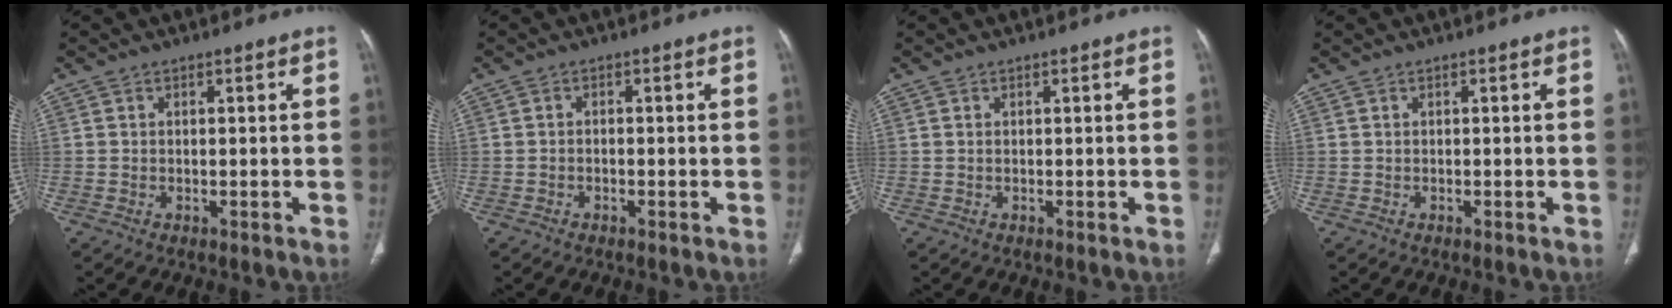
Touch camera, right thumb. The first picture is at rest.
{"total": 0.6, "force": [-0.3, 0.4, 0.4], "torque": [-0.006, 0.002, -0.008]}
{"total": 0.0}
{"total": 0.0}